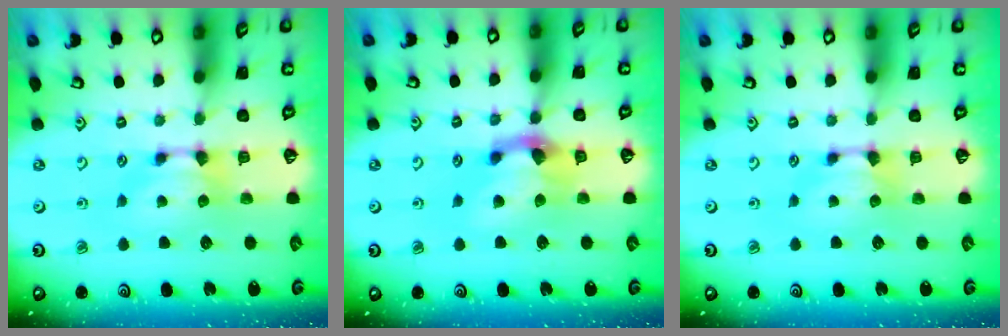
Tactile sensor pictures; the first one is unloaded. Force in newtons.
{"total": 2.8, "press": 2.3, "slide": 1.7}
{"total": 0.0}